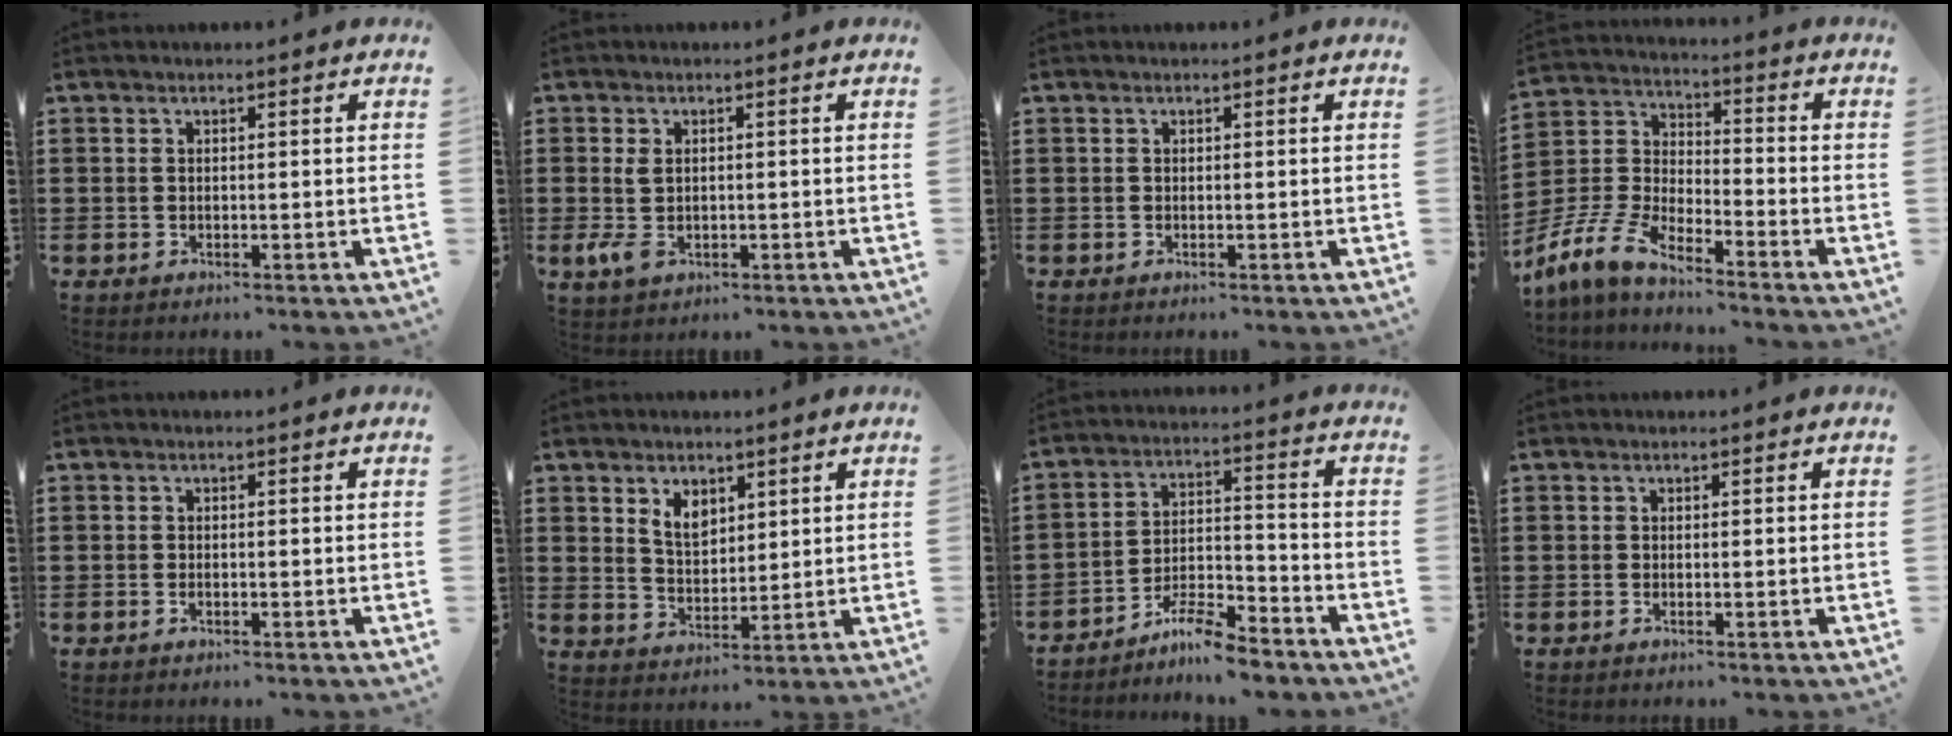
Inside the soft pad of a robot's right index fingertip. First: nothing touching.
{"total": 3.4, "force": [-0.3, 2.0, 2.7], "torque": [-0.074, -0.005, -0.009]}
{"total": 0.0}
{"total": 7.6, "force": [-6.6, 1.6, 3.3], "torque": [-0.104, -0.010, -0.140]}
{"total": 0.5, "force": [-0.3, 0.3, 0.3], "torque": [-0.007, -0.004, -0.006]}
{"total": 4.4, "force": [2.6, 2.8, 2.2], "torque": [-0.054, 0.010, 0.048]}
{"total": 7.3, "force": [-6.6, 1.0, 3.0], "torque": [-0.059, 0.010, -0.127]}
{"total": 0.0}